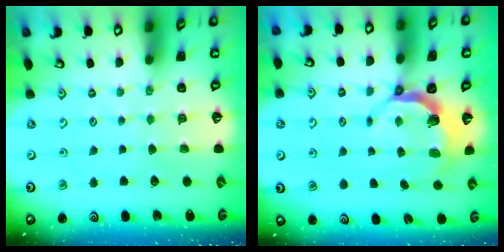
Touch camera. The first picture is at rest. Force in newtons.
{"total": 4.3, "press": 2.9, "slide": 3.2}